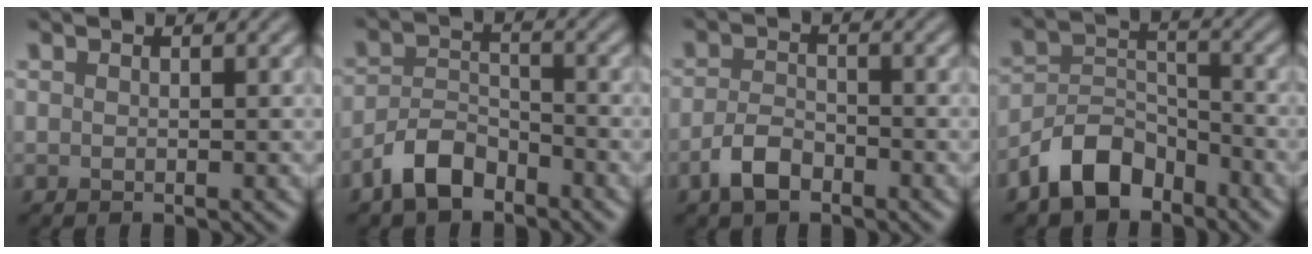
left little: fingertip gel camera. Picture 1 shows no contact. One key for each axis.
{"total": 4.0, "fx": -3.1, "fy": 1.8, "fz": 1.9, "tx": -0.033, "ty": 0.006, "tz": -0.066}
{"total": 2.9, "fx": -1.9, "fy": 1.4, "fz": 1.7, "tx": -0.035, "ty": 0.002, "tz": -0.044}
{"total": 5.8, "fx": -4.3, "fy": 3.0, "fz": 2.6, "tx": -0.043, "ty": 0.005, "tz": -0.090}